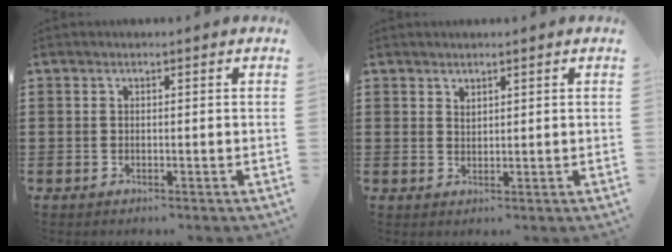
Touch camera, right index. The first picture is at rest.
{"total": 1.3, "force": [1.2, 0.4, 0.0], "torque": [-0.002, 0.001, 0.024]}